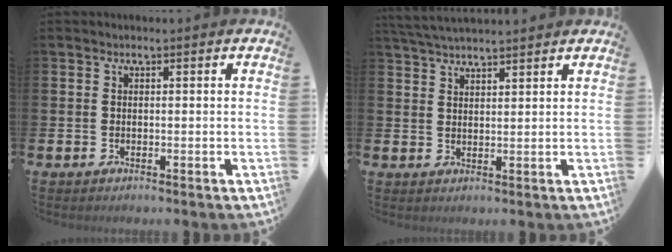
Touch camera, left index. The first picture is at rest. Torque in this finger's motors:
{"motor_torque": [0.90, -1.11, 0.57, 0.09]}